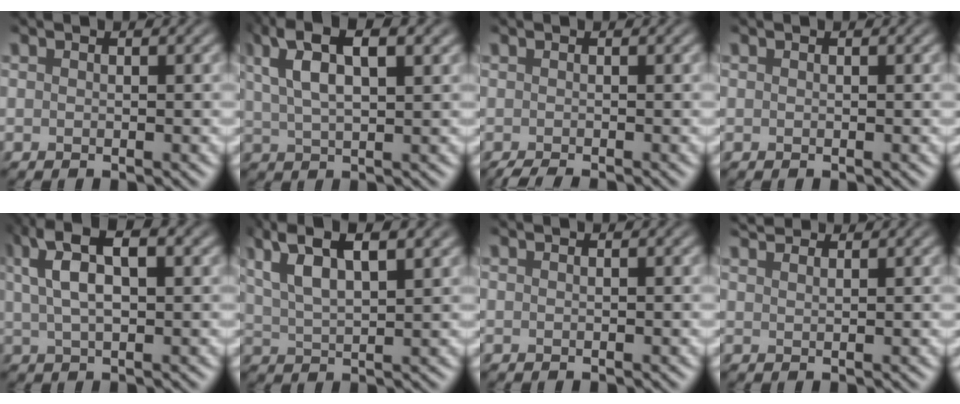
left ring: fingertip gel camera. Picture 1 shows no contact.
{"total": 7.4, "force": [3.5, 2.6, 5.9], "torque": [-0.117, 0.021, 0.063]}
{"total": 1.2, "force": [-1.0, 0.0, 0.7], "torque": [-0.014, -0.001, -0.018]}
{"total": 0.0}
{"total": 7.2, "force": [2.8, 2.8, 6.0], "torque": [-0.113, 0.022, 0.046]}
{"total": 6.7, "force": [3.6, 2.1, 5.3], "torque": [-0.108, 0.018, 0.067]}
{"total": 0.0}
{"total": 1.7, "force": [1.7, 0.1, 0.5], "torque": [-0.015, 0.007, 0.031]}